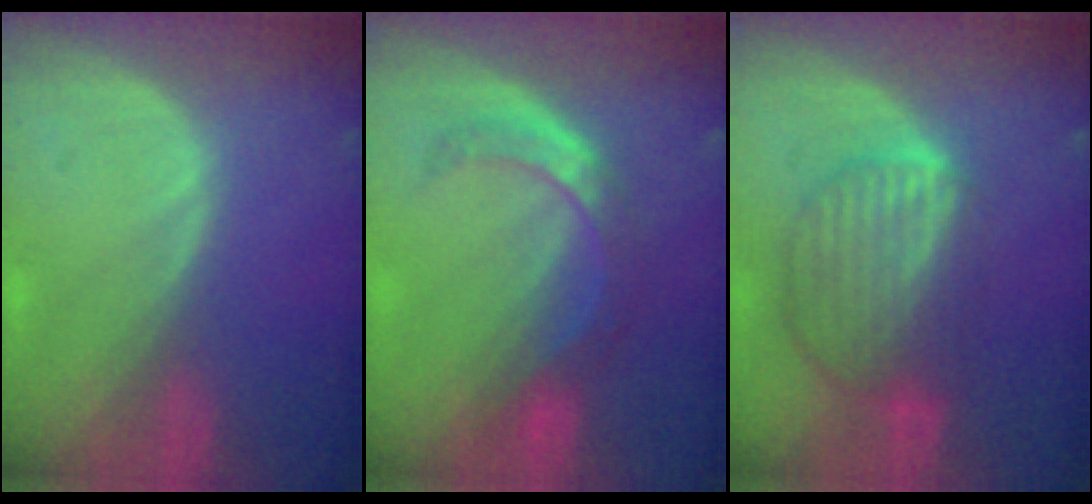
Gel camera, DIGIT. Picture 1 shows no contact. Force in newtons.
{"total": 5.6, "press": 5.5, "slide": 0.7}
{"total": 8.7, "press": 7.6, "slide": 4.1}